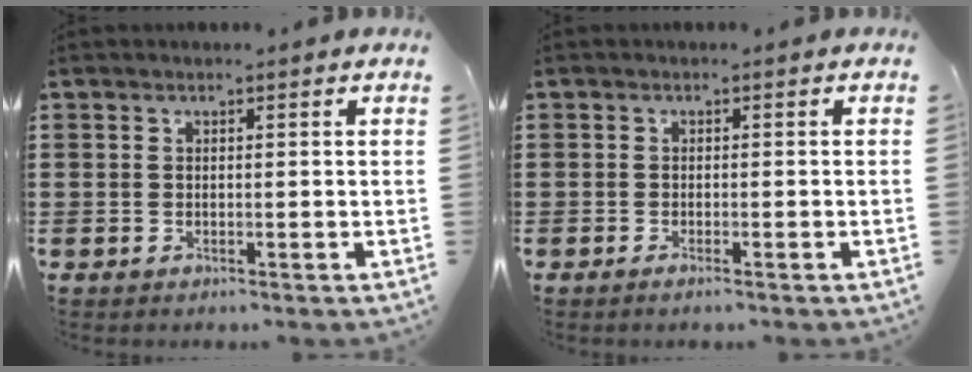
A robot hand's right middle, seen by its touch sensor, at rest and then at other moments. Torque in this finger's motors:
{"motor_torque": [-0.05, -0.03, -0.05, -0.01]}